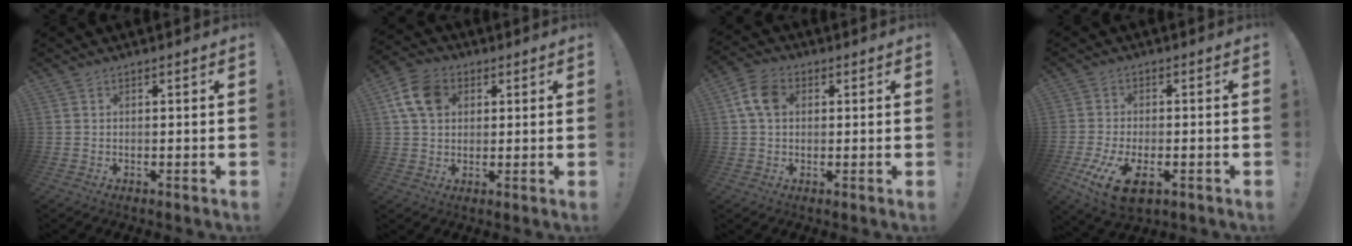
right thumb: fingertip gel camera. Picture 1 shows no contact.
{"total": 10.6, "force": [3.5, 7.9, 6.3], "torque": [-0.110, 0.005, 0.071]}
{"total": 8.1, "force": [1.7, 5.7, 5.5], "torque": [-0.111, 0.013, 0.034]}
{"total": 10.7, "force": [-4.5, 5.2, 8.2], "torque": [-0.168, 0.007, -0.080]}